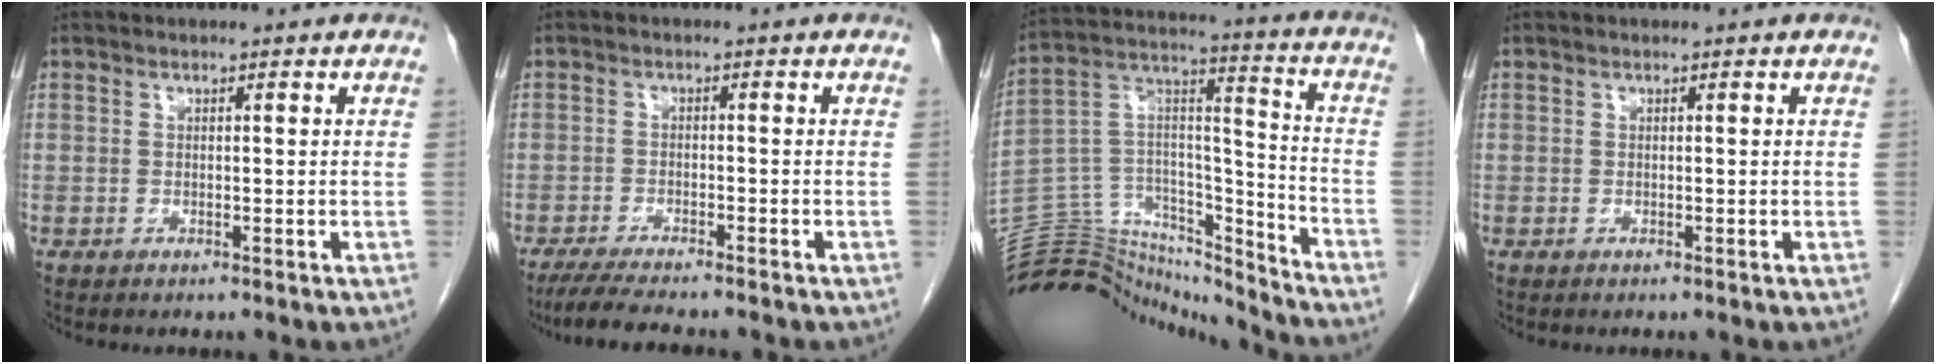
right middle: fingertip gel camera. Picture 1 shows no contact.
{"total": 7.4, "force": [-6.4, 0.6, 3.7], "torque": [-0.059, -0.019, -0.104]}
{"total": 20.9, "force": [-20.1, 4.9, 2.7], "torque": [-0.059, 0.068, -0.324]}
{"total": 0.0}